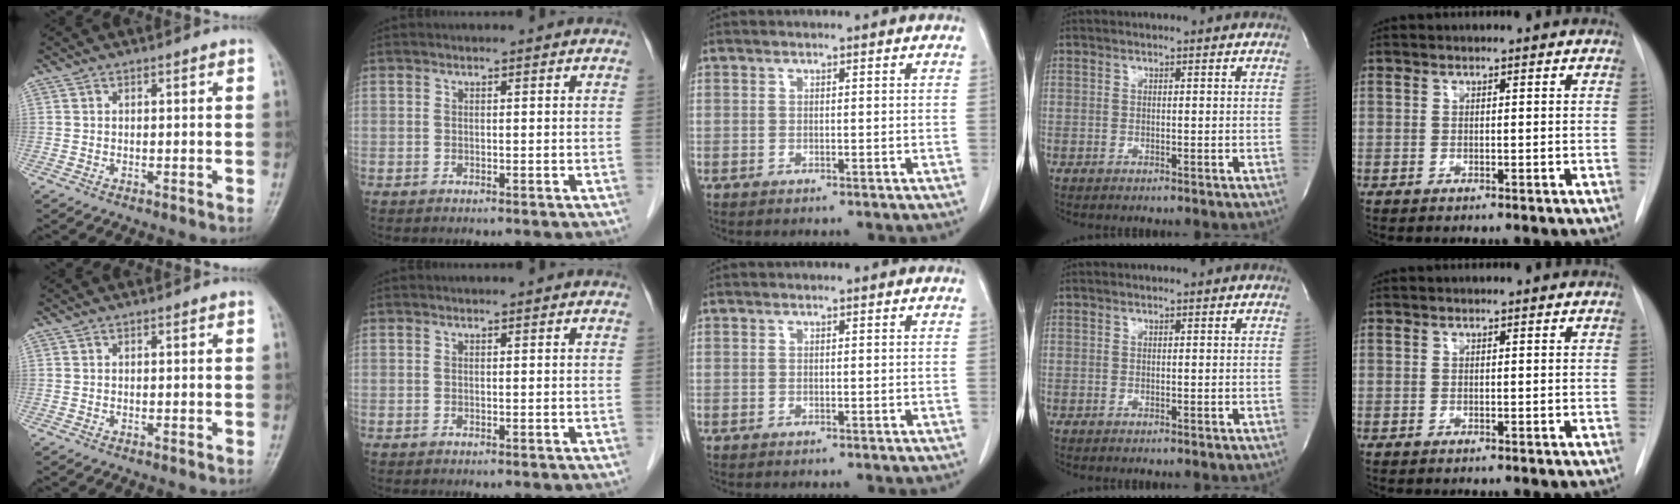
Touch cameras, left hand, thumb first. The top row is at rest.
{}